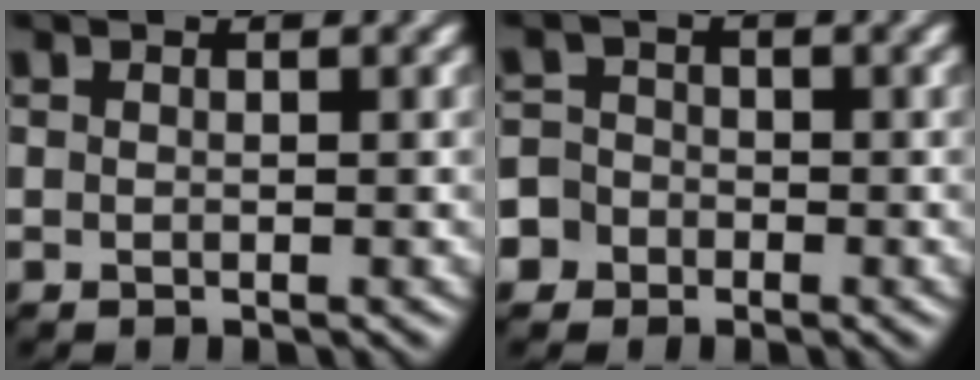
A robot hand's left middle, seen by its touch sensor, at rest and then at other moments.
{"total": 5.0, "force": [-2.6, 4.2, 0.7], "torque": [-0.001, 0.005, -0.073]}